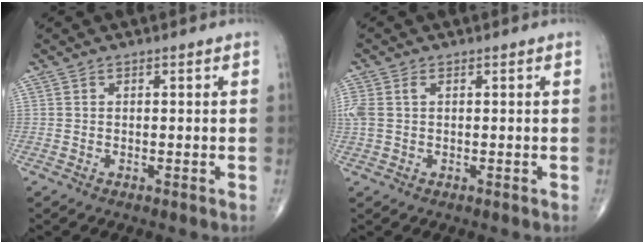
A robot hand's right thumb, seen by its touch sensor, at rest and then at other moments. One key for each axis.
{"total": 3.9, "fx": 0.6, "fy": 2.4, "fz": 3.0, "tx": -0.104, "ty": 0.019, "tz": 0.016}